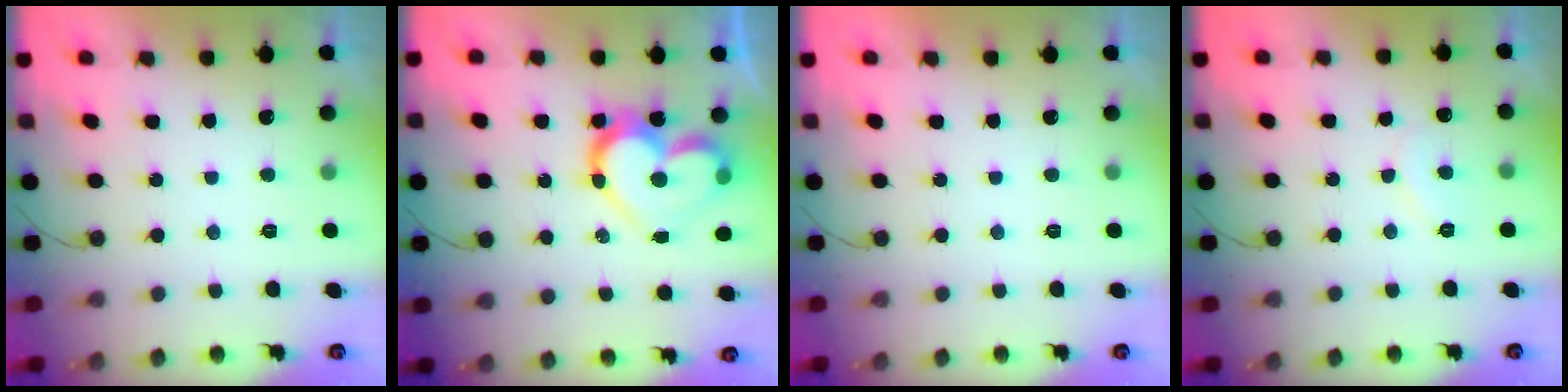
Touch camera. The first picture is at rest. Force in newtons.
{"total": 16.0, "press": 15.9, "slide": 1.4}
{"total": 1.9, "press": 1.9, "slide": 0.1}
{"total": 6.2, "press": 6.2, "slide": 0.5}